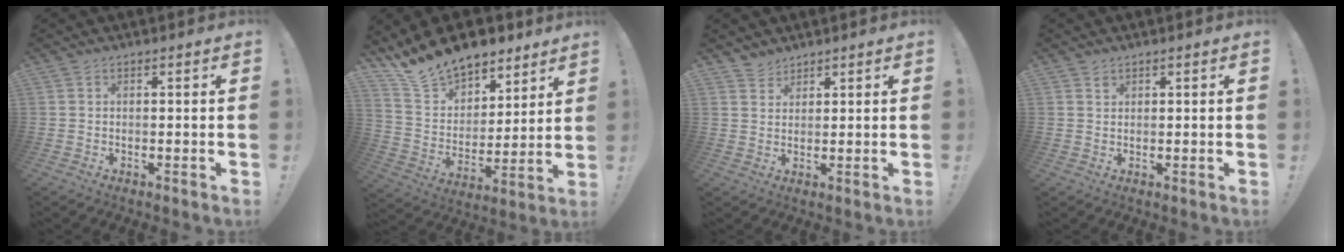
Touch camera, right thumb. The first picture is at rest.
{"total": 15.8, "force": [13.6, 7.0, 4.0], "torque": [-0.084, -0.104, 0.252]}
{"total": 3.4, "force": [3.1, 1.4, 0.2], "torque": [0.005, -0.020, 0.057]}
{"total": 1.2, "force": [1.1, 0.5, 0.1], "torque": [0.014, -0.010, 0.017]}